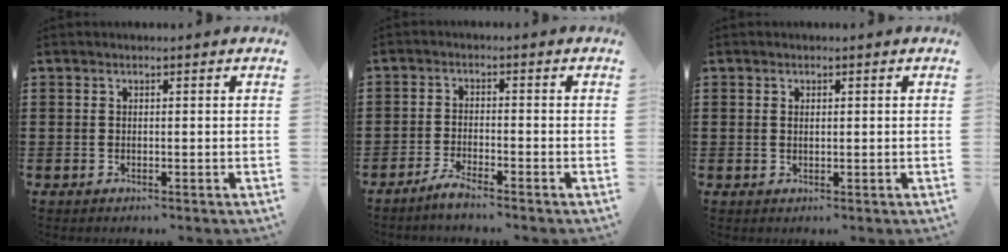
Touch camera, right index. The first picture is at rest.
{"total": 2.5, "force": [-2.3, 0.0, 0.8], "torque": [-0.016, 0.006, -0.045]}
{"total": 0.6, "force": [0.2, 0.3, 0.5], "torque": [-0.012, 0.000, 0.004]}